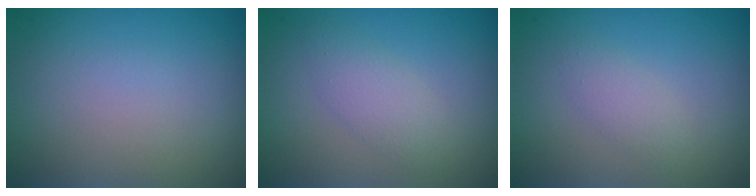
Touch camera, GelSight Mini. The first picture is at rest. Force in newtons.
{"total": 2.2, "press": 2.2, "slide": 0.0}
{"total": 1.4, "press": 1.4, "slide": 0.1}